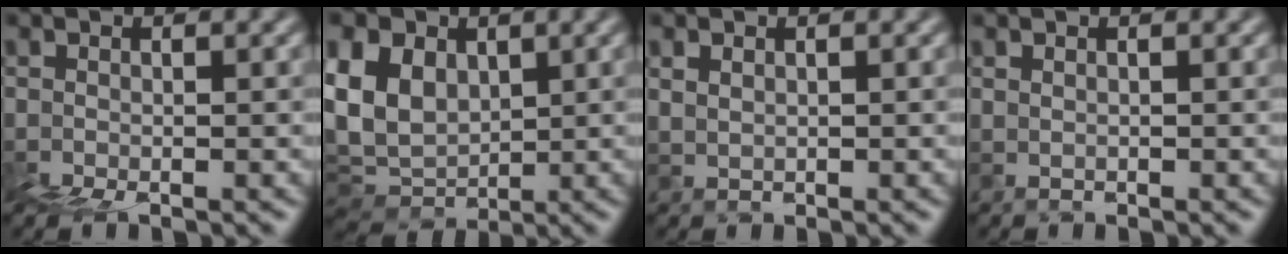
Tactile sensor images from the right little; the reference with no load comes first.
{"total": 7.8, "force": [4.1, 5.4, 3.9], "torque": [-0.107, 0.034, 0.074]}
{"total": 1.8, "force": [1.5, -0.4, -0.9], "torque": [0.026, 0.008, 0.034]}
{"total": 1.2, "force": [0.8, -0.3, -0.7], "torque": [0.022, 0.002, 0.021]}